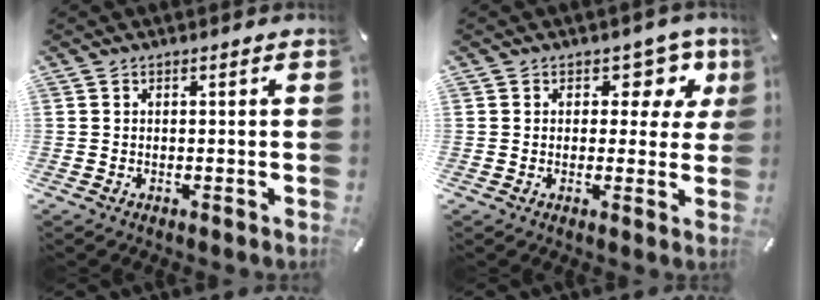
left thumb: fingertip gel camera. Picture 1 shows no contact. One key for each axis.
{"total": 7.6, "fx": 3.3, "fy": 5.2, "fz": 4.4, "tx": -0.037, "ty": -0.019, "tz": 0.049}